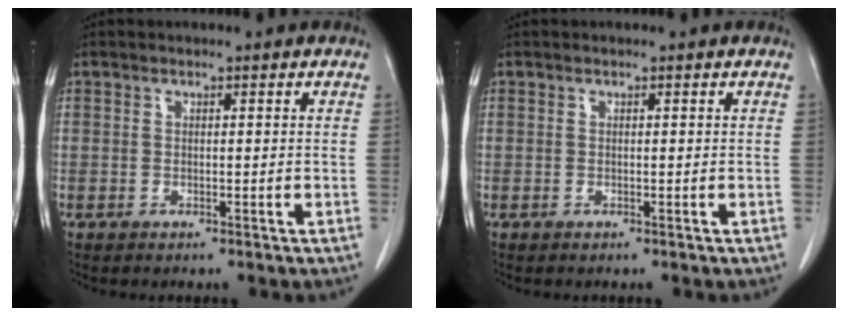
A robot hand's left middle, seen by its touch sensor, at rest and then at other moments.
{"total": 0.0}